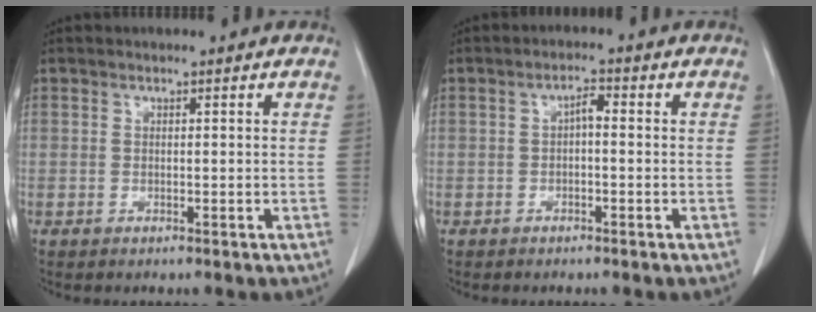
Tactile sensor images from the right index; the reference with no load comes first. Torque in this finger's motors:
{"motor_torque": [0.26, -0.15, 0.11, 0.04]}